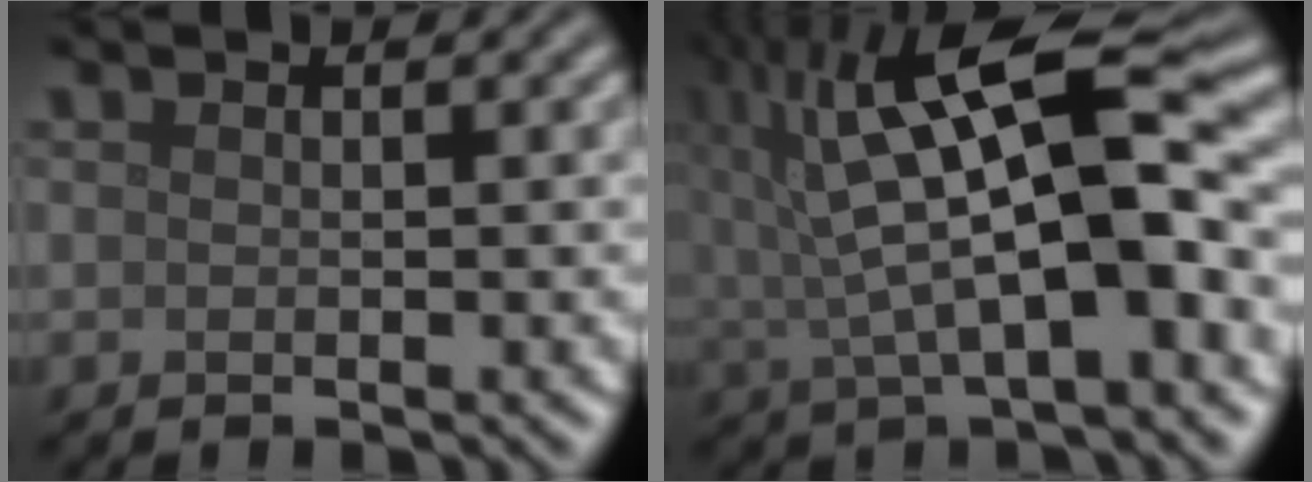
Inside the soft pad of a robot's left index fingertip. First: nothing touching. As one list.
[{"total": 13.9, "force": [2.6, 4.7, 12.8], "torque": [-0.207, 0.019, 0.042]}]